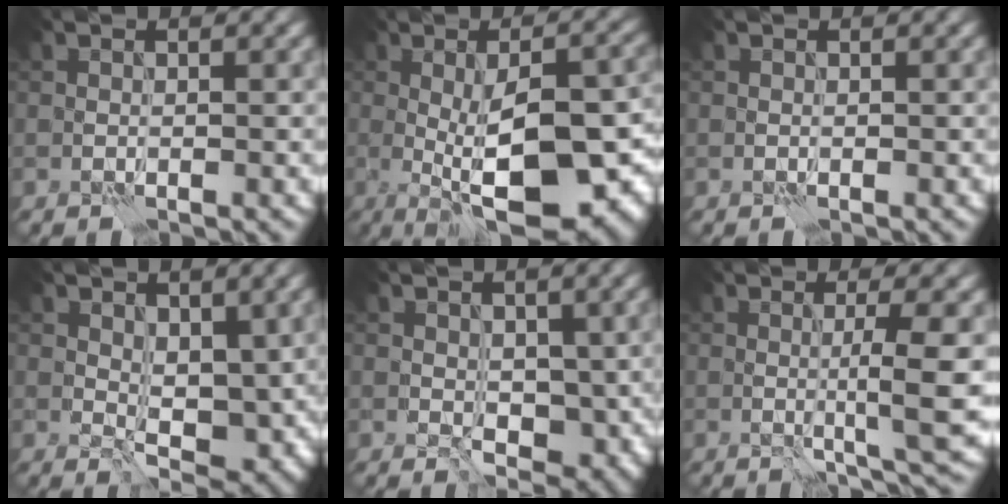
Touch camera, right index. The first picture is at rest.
{"total": 15.5, "force": [-4.2, 5.4, 13.8], "torque": [-0.178, -0.003, -0.055]}
{"total": 0.0}
{"total": 3.7, "force": [0.7, 2.0, 3.1], "torque": [-0.048, -0.007, 0.012]}
{"total": 3.6, "force": [-0.5, 2.3, 2.8], "torque": [-0.034, -0.006, -0.008]}
{"total": 4.5, "force": [-0.3, 0.0, 4.5], "torque": [-0.072, -0.004, -0.005]}